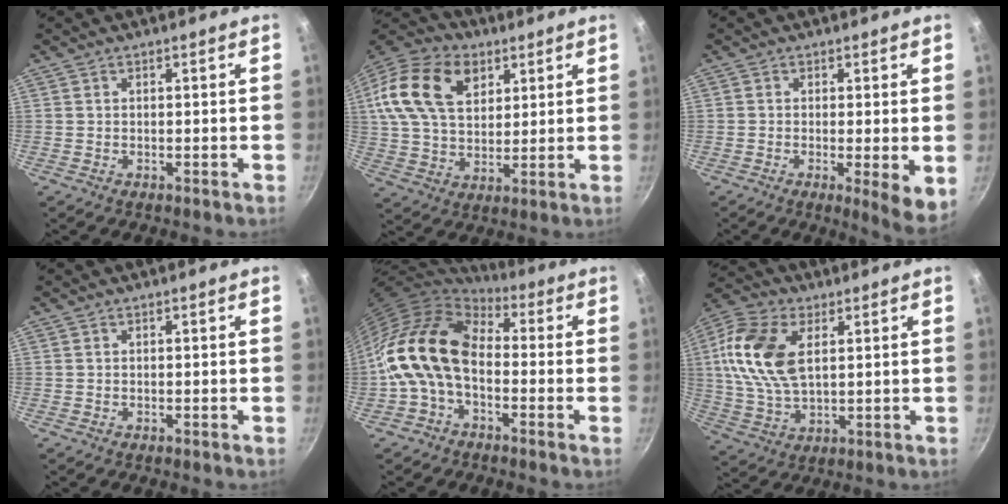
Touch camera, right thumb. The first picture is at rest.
{"total": 21.0, "force": [7.8, 14.1, 13.6], "torque": [-0.256, 0.010, 0.133]}
{"total": 6.5, "force": [-0.8, 1.2, 6.4], "torque": [-0.087, -0.020, -0.011]}
{"total": 0.0}
{"total": 14.8, "force": [-1.6, 9.8, 11.0], "torque": [-0.179, 0.036, -0.049]}
{"total": 15.3, "force": [3.7, 8.8, 11.9], "torque": [-0.229, -0.002, 0.068]}